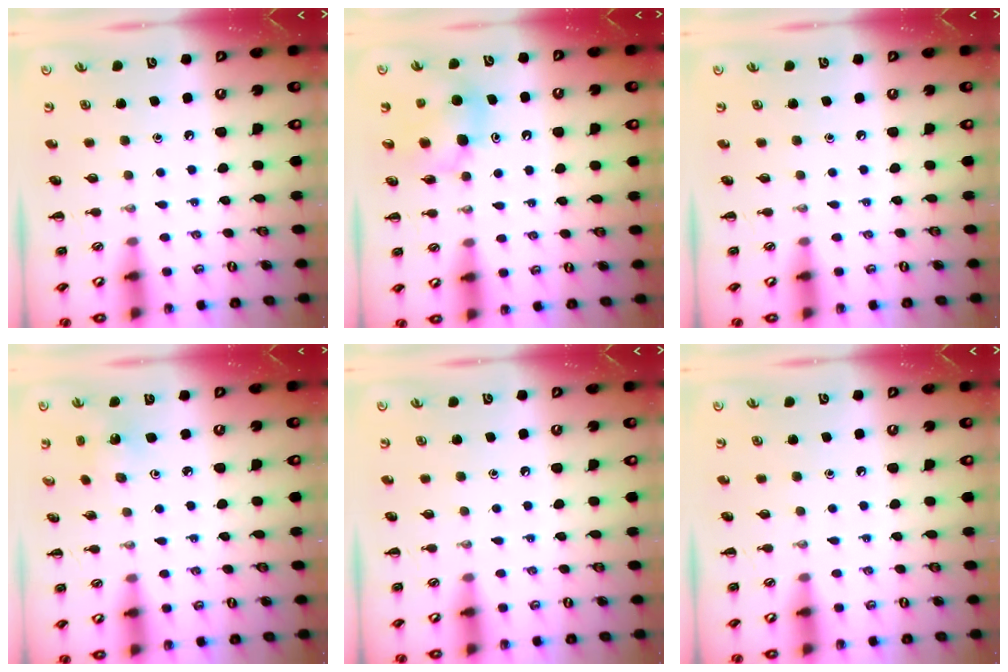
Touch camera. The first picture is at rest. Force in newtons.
{"total": 7.7, "press": 7.6, "slide": 1.1}
{"total": 0.0}
{"total": 1.5, "press": 1.4, "slide": 0.5}
{"total": 0.0}
{"total": 0.0}